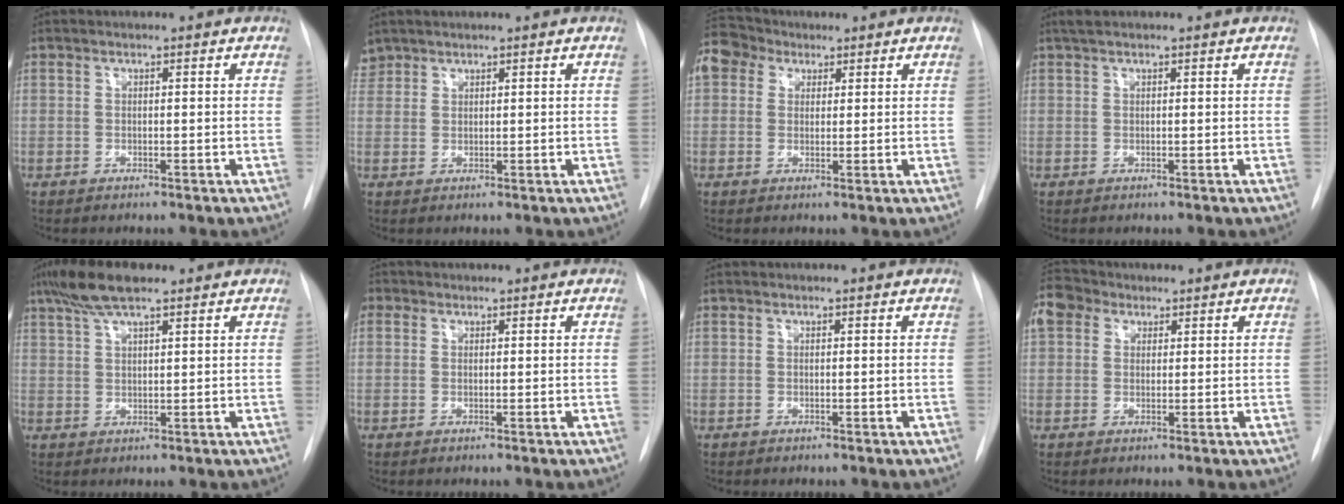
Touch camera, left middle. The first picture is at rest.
{"total": 2.1, "force": [1.9, 1.0, -0.2], "torque": [0.003, 0.012, 0.037]}
{"total": 10.9, "force": [6.0, 8.2, 4.0], "torque": [-0.114, 0.055, 0.114]}
{"total": 1.4, "force": [1.0, 0.2, 0.9], "torque": [-0.019, 0.016, 0.020]}
{"total": 7.1, "force": [5.1, 1.3, 4.8], "torque": [-0.098, 0.016, 0.093]}
{"total": 0.9, "force": [0.3, 0.8, -0.2], "torque": [0.014, 0.001, 0.002]}
{"total": 0.0}
{"total": 6.4, "force": [3.6, 4.7, 2.4], "torque": [-0.062, 0.034, 0.073]}